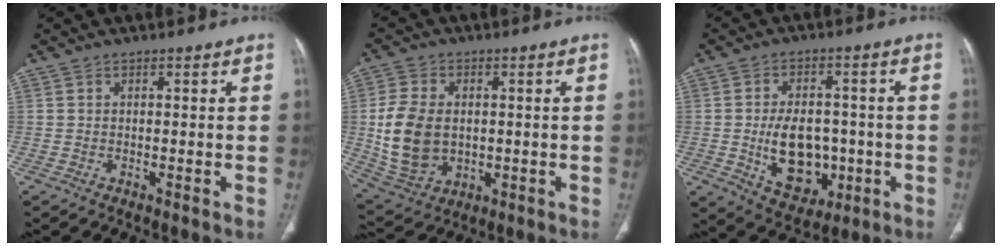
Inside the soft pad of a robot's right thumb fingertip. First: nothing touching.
{"total": 13.2, "force": [0.1, 9.5, 9.1], "torque": [-0.171, -0.004, 0.021]}
{"total": 12.7, "force": [-2.1, 8.7, 9.0], "torque": [-0.112, 0.007, -0.014]}